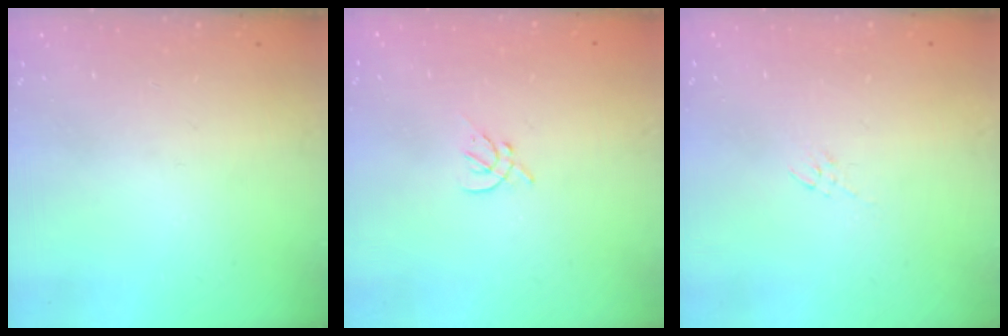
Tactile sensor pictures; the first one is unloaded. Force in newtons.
{"total": 2.0, "press": 1.9, "slide": 0.5}
{"total": 2.7, "press": 2.5, "slide": 0.9}